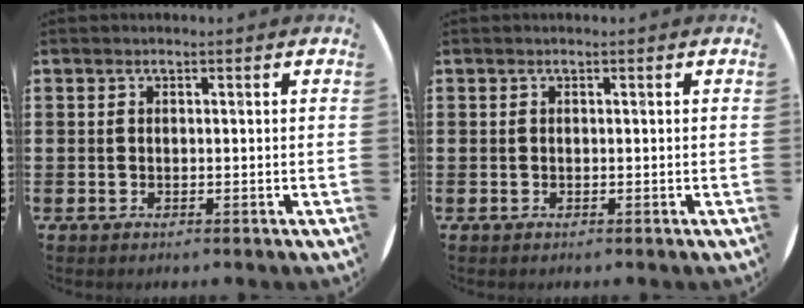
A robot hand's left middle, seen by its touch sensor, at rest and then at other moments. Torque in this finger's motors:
{"motor_torque": [-0.38, -0.05, 0.10, 0.01]}